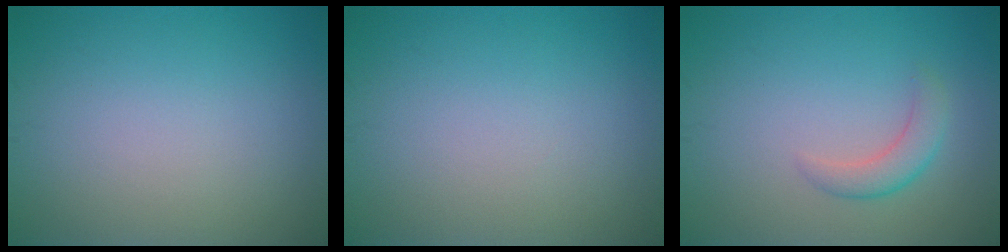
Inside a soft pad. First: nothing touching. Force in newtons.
{"total": 0.0}
{"total": 2.1, "press": 2.1, "slide": 0.1}